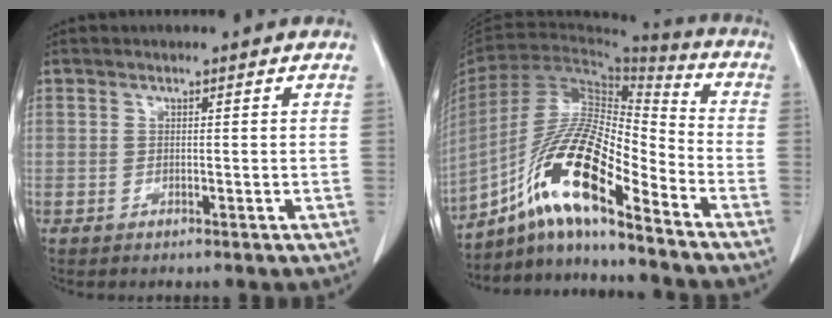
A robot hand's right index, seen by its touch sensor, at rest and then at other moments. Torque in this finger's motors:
{"motor_torque": [1.29, -0.84, 0.56, 0.18]}